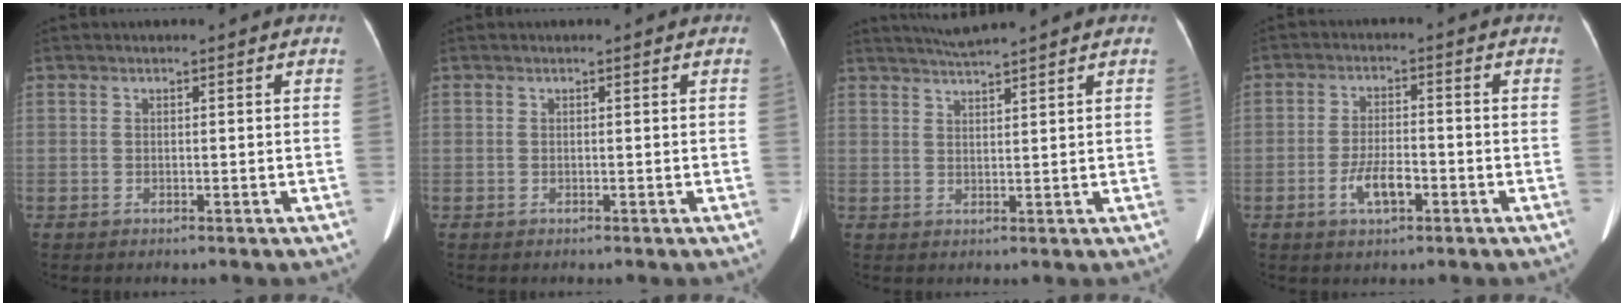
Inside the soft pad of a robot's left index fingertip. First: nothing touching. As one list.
[{"total": 0.0}, {"total": 4.0, "force": [3.7, -1.1, 1.2], "torque": [-0.022, 0.013, 0.069]}, {"total": 5.1, "force": [-2.3, 1.8, 4.2], "torque": [-0.086, 0.001, -0.039]}]